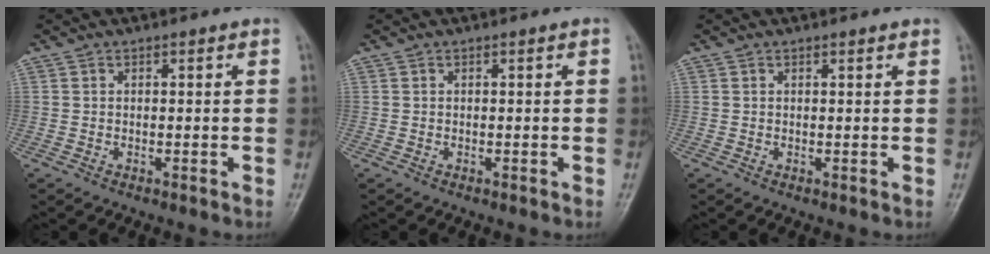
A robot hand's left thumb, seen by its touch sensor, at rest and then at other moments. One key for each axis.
{"total": 0.0}
{"total": 0.8, "fx": 0.7, "fy": 0.1, "fz": 0.4, "tx": -0.006, "ty": 0.000, "tz": 0.009}